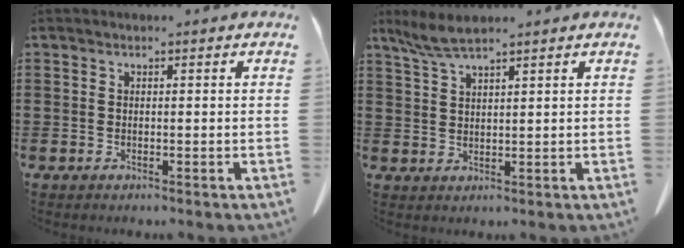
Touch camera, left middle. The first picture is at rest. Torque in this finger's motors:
{"motor_torque": [0.17, -0.07, 0.05, 0.03]}